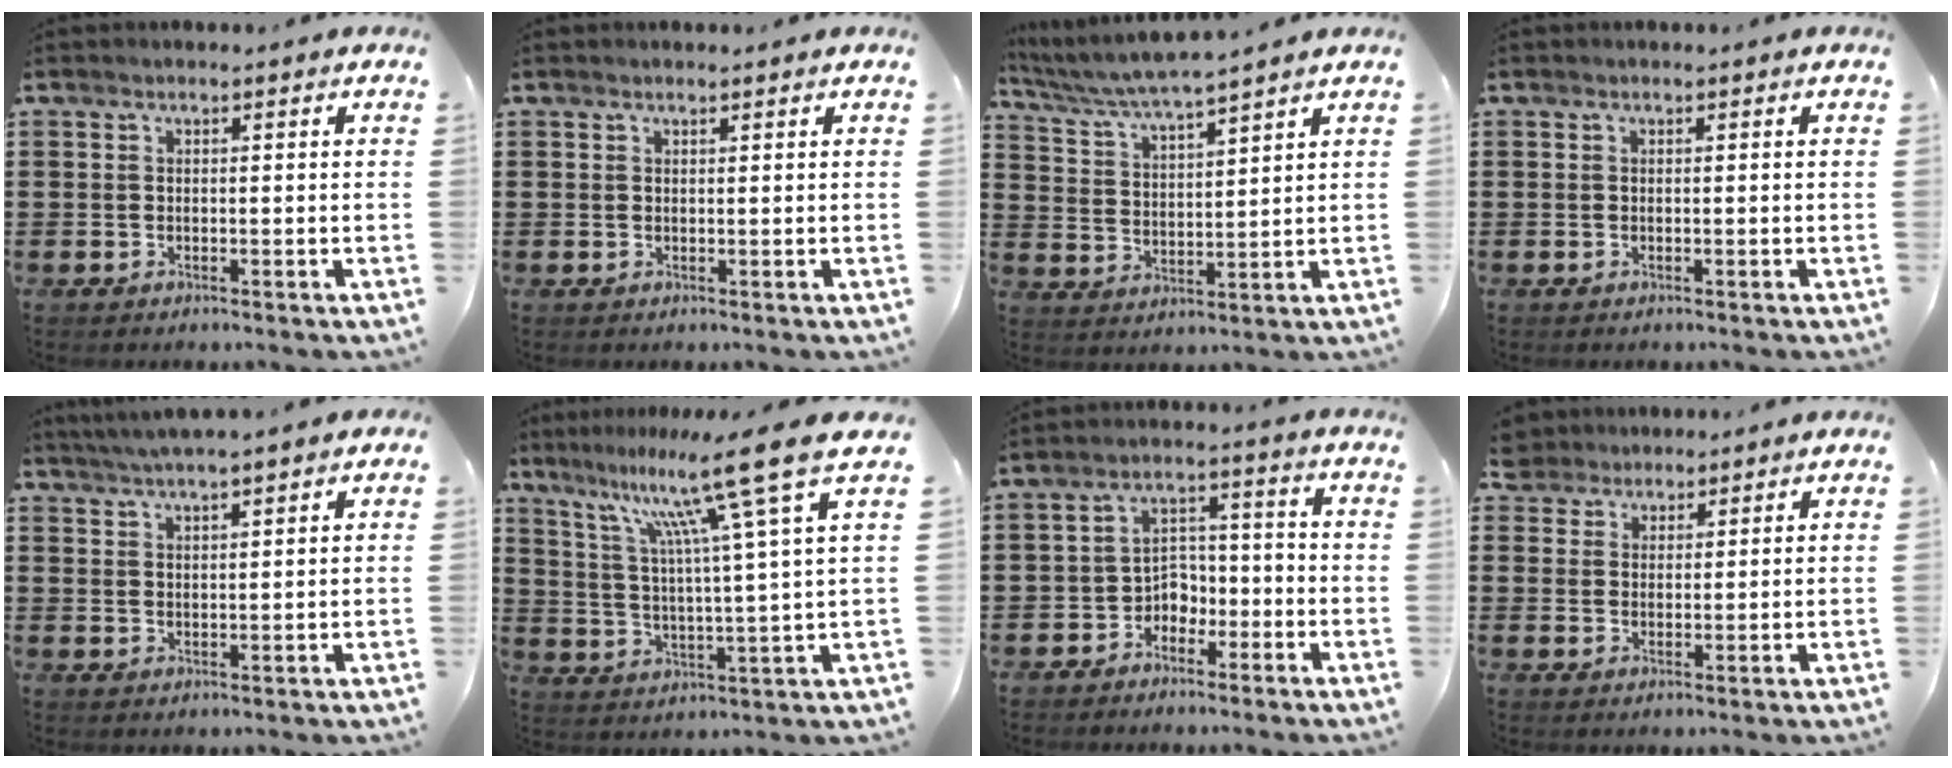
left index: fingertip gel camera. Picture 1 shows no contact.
{"total": 0.5, "force": [0.4, 0.0, 0.3], "torque": [-0.007, 0.000, 0.009]}
{"total": 4.6, "force": [4.3, -0.4, 1.5], "torque": [-0.048, -0.026, 0.072]}
{"total": 0.0}
{"total": 3.0, "force": [2.7, -0.4, 1.4], "torque": [-0.031, -0.004, 0.049]}
{"total": 13.6, "force": [8.9, -0.7, 10.2], "torque": [-0.201, -0.051, 0.131]}
{"total": 4.0, "force": [-3.1, 2.3, 1.1], "torque": [-0.027, 0.011, -0.064]}
{"total": 3.3, "force": [2.8, 1.7, -0.2], "torque": [-0.012, 0.007, 0.054]}